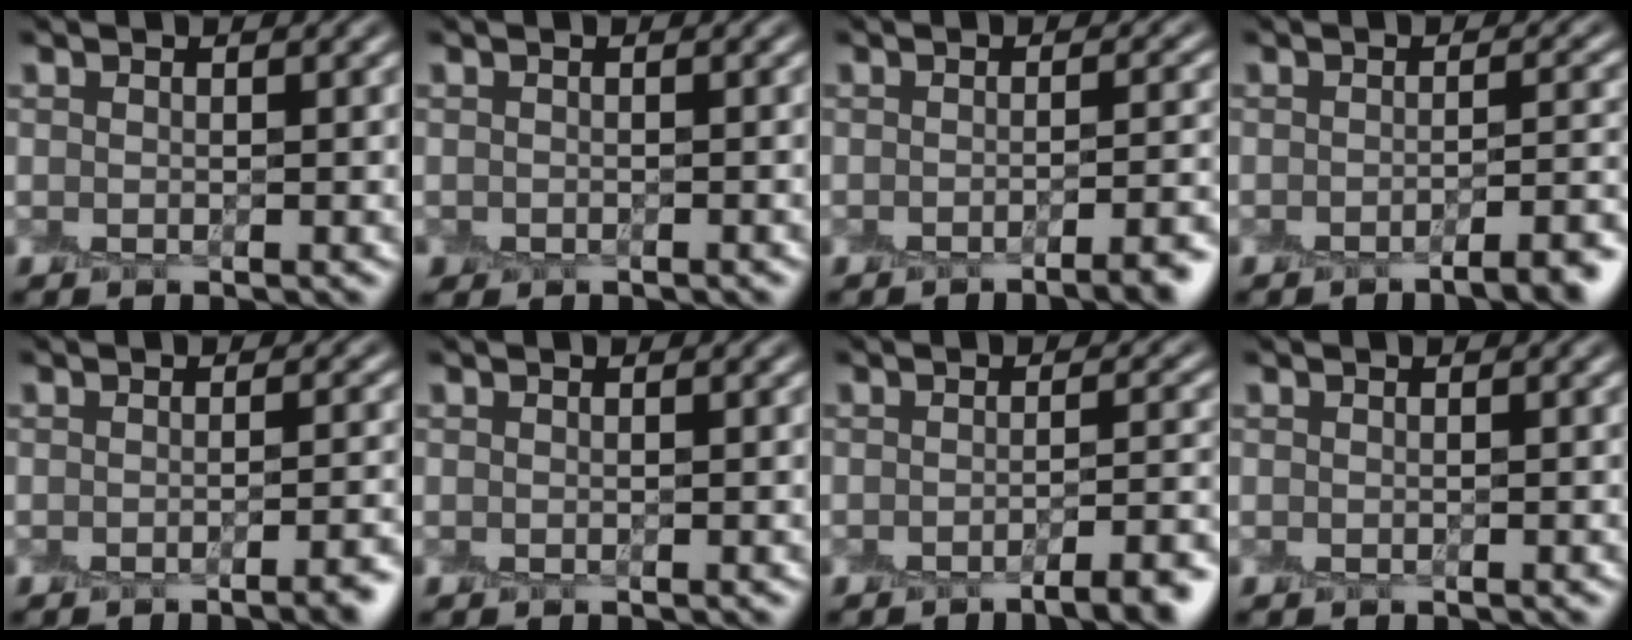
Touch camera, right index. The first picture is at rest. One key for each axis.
{"total": 0.6, "fx": -0.4, "fy": 0.4, "fz": 0.0, "tx": 0.000, "ty": -0.005, "tz": -0.006}
{"total": 4.3, "fx": -2.4, "fy": 1.2, "fz": 3.3, "tx": -0.028, "ty": 0.003, "tz": -0.035}
{"total": 4.2, "fx": -2.6, "fy": 1.0, "fz": 3.1, "tx": -0.030, "ty": 0.005, "tz": -0.041}
{"total": 3.2, "fx": -1.6, "fy": 0.9, "fz": 2.6, "tx": -0.019, "ty": 0.003, "tz": -0.028}
{"total": 0.0}
{"total": 4.7, "fx": -2.8, "fy": 1.2, "fz": 3.5, "tx": -0.036, "ty": 0.004, "tz": -0.043}
{"total": 0.0}